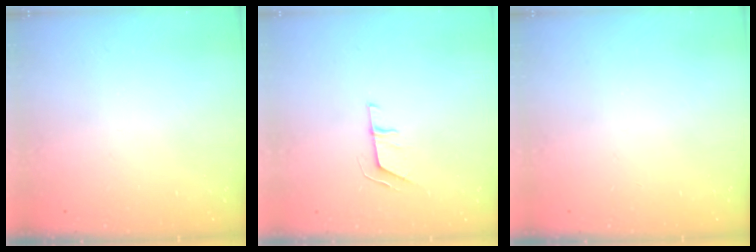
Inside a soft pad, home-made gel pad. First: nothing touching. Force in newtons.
{"total": 6.1, "press": 6.1, "slide": 1.0}
{"total": 0.0}